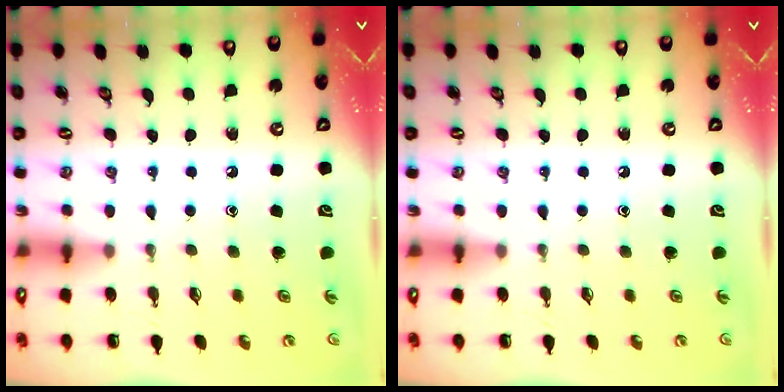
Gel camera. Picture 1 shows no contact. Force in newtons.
{"total": 0.0}